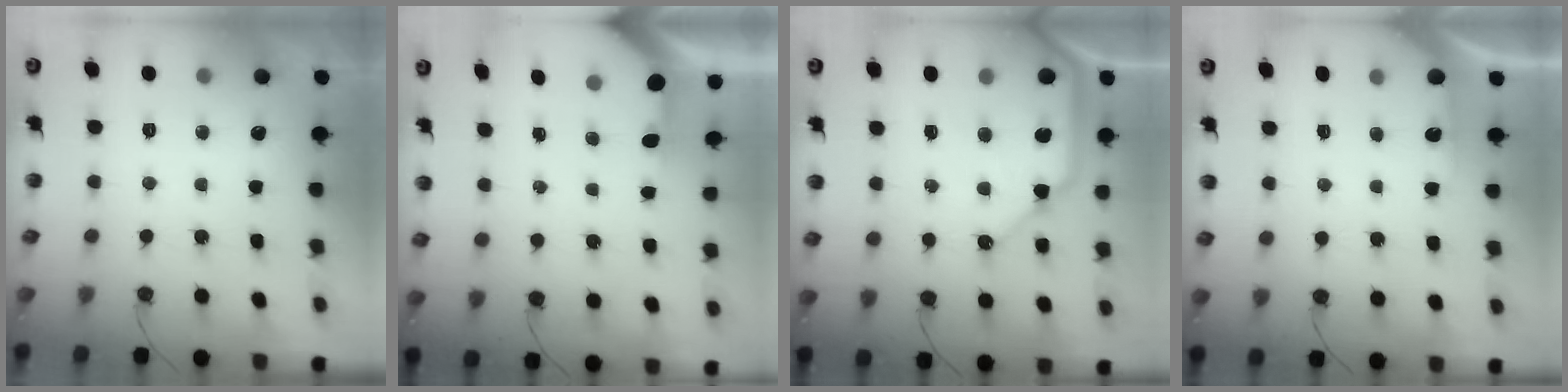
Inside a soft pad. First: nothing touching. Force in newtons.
{"total": 3.1, "press": 3.1, "slide": 0.2}
{"total": 14.3, "press": 14.2, "slide": 1.7}
{"total": 4.3, "press": 4.3, "slide": 0.5}